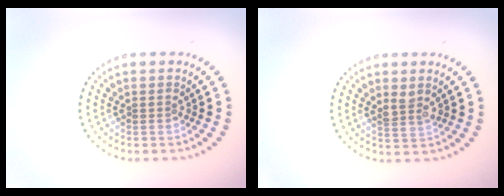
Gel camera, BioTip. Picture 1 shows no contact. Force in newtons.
{"total": 1.7, "press": 1.6, "slide": 0.7}